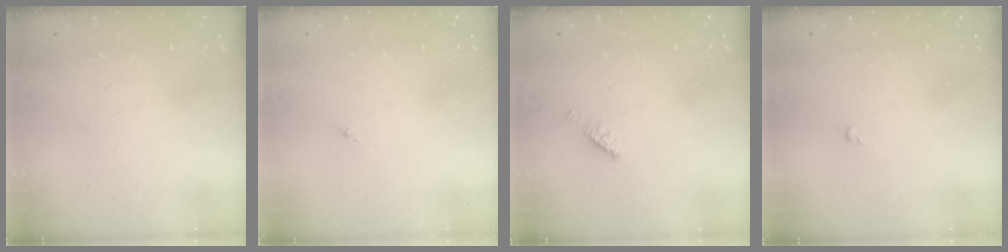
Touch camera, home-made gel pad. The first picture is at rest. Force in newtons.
{"total": 0.8, "press": 0.7, "slide": 0.3}
{"total": 4.1, "press": 4.0, "slide": 0.6}
{"total": 0.0}